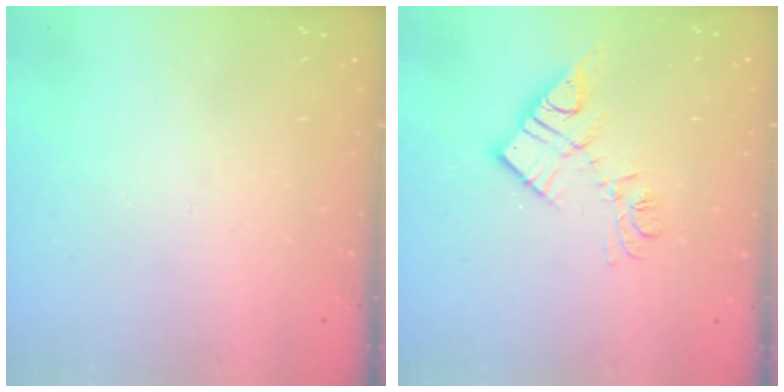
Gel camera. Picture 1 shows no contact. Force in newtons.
{"total": 12.0, "press": 12.0, "slide": 0.8}